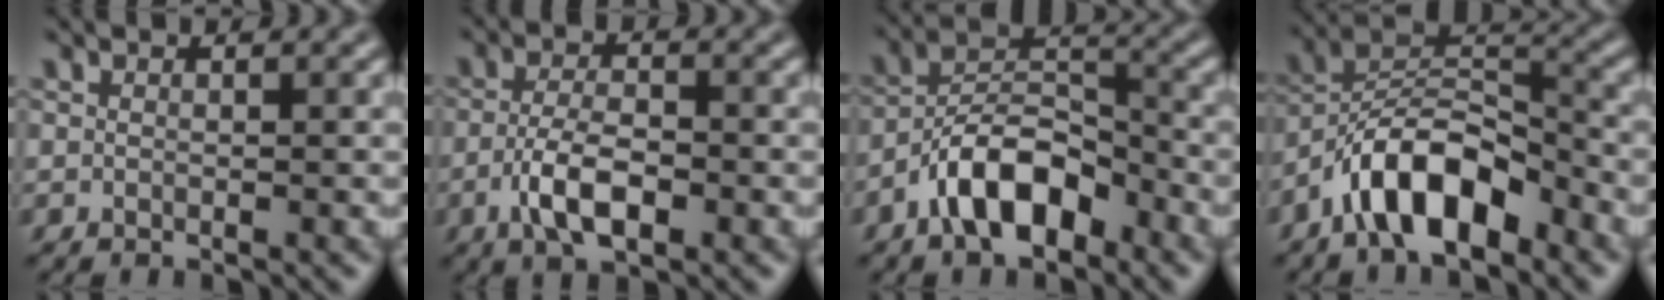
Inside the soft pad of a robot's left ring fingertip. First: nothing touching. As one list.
[{"total": 4.3, "force": [-1.7, 1.8, 3.6], "torque": [-0.070, -0.001, -0.033]}, {"total": 7.0, "force": [-4.0, 3.3, 4.7], "torque": [-0.076, 0.013, -0.081]}, {"total": 7.9, "force": [-4.9, 3.3, 5.3], "torque": [-0.084, 0.013, -0.097]}]